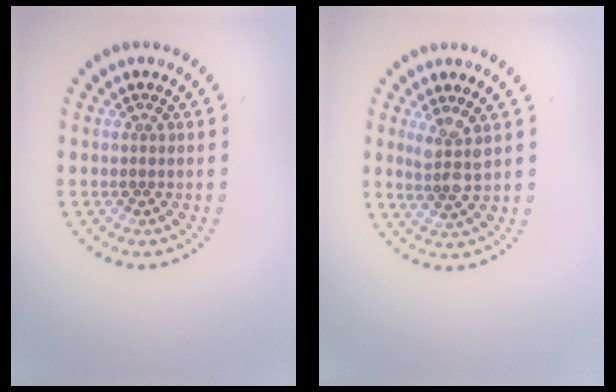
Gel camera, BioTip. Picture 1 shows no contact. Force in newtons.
{"total": 2.4, "press": 2.0, "slide": 1.4}